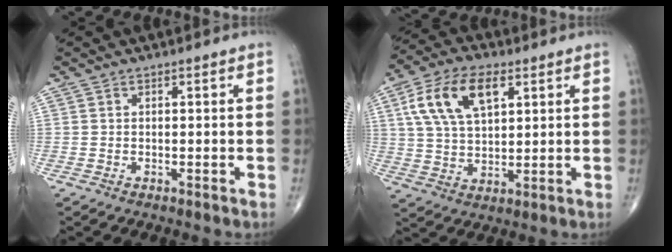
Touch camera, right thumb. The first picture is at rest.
{"total": 13.6, "force": [5.1, 7.2, 10.3], "torque": [-0.189, 0.000, 0.096]}